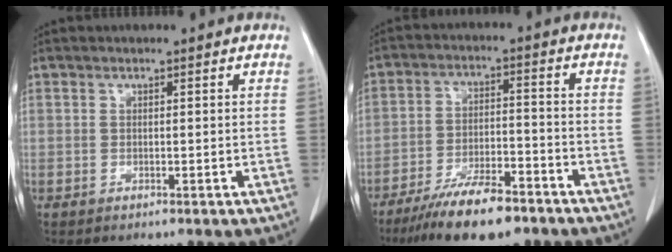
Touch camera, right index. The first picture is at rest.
{"total": 11.8, "force": [-9.0, 2.9, 7.1], "torque": [-0.124, -0.014, -0.154]}